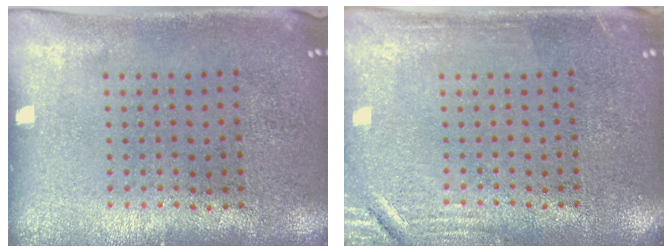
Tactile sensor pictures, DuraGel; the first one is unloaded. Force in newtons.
{"total": 2.5, "press": 2.5, "slide": 0.4}